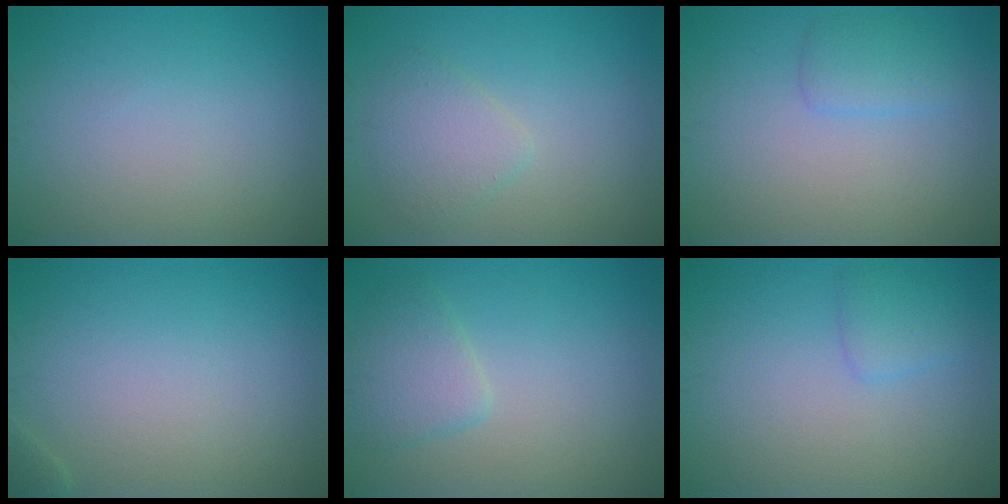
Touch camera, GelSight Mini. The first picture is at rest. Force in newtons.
{"total": 2.5, "press": 2.5, "slide": 0.2}
{"total": 1.9, "press": 1.9, "slide": 0.1}
{"total": 0.7, "press": 0.7, "slide": 0.0}
{"total": 2.6, "press": 2.6, "slide": 0.3}
{"total": 1.6, "press": 1.6, "slide": 0.0}